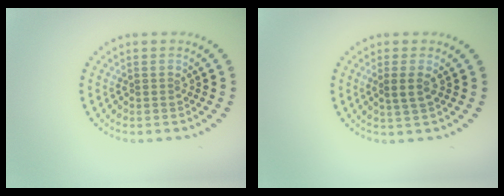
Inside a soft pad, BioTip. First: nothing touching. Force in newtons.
{"total": 1.7, "press": 1.5, "slide": 0.9}